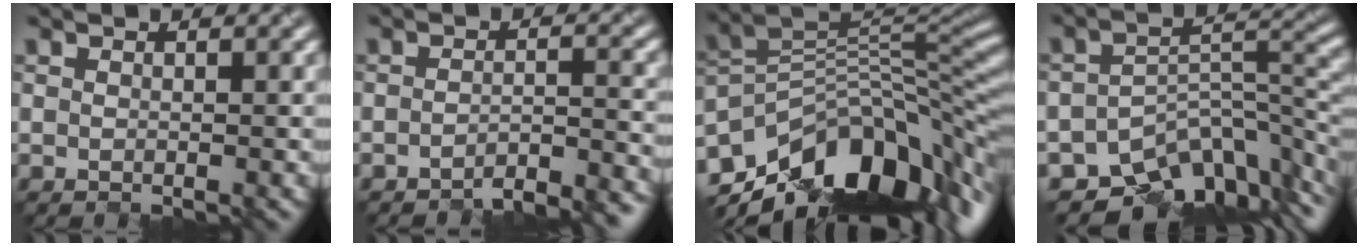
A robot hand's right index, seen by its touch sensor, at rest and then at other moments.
{"total": 4.6, "force": [-4.3, 0.5, 1.7], "torque": [-0.028, 0.001, -0.060]}
{"total": 12.7, "force": [-7.3, 6.6, 8.0], "torque": [-0.158, 0.013, -0.118]}
{"total": 8.8, "force": [-7.0, 3.7, 3.9], "torque": [-0.049, -0.020, -0.113]}